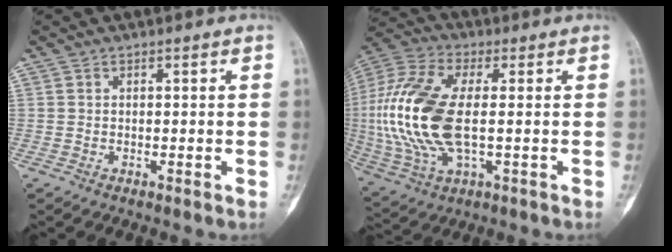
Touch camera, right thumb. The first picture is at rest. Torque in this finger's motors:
{"motor_torque": [2.40, 2.39, 1.43, -1.34, 0.59]}